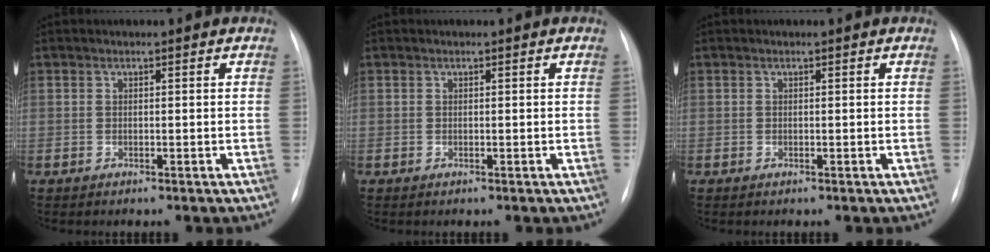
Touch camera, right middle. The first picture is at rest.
{"total": 0.0}
{"total": 0.0}